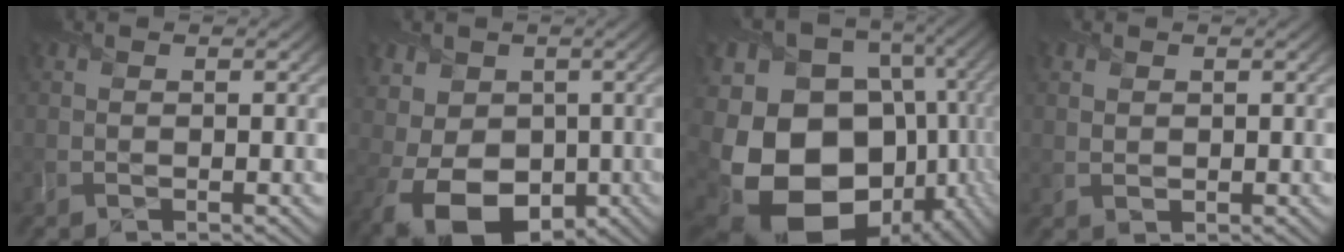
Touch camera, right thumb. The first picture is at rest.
{"total": 11.9, "force": [-2.9, 9.2, 6.9], "torque": [-0.151, -0.015, -0.065]}
{"total": 21.4, "force": [-4.7, 16.6, 12.6], "torque": [-0.317, -0.062, -0.043]}
{"total": 1.3, "force": [0.6, 1.1, 0.5], "torque": [-0.016, -0.003, 0.014]}